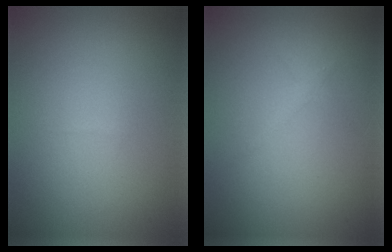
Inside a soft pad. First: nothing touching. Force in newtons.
{"total": 1.0, "press": 1.0, "slide": 0.0}